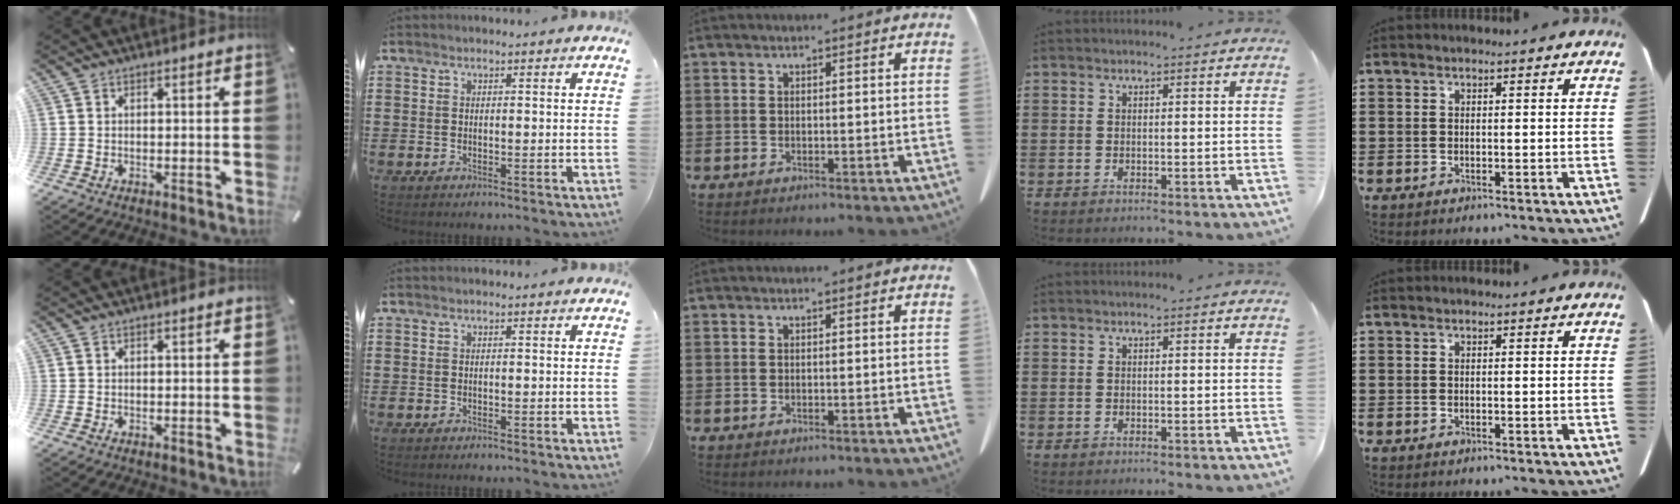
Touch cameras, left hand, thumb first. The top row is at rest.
{}